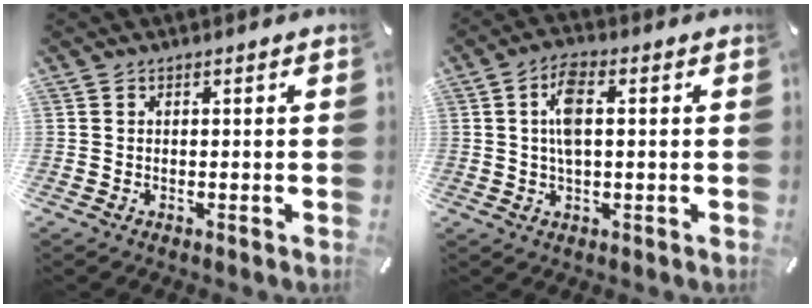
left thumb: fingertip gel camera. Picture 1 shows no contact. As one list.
[{"total": 6.8, "force": [0.8, 2.9, 6.1], "torque": [-0.133, 0.008, 0.010]}]